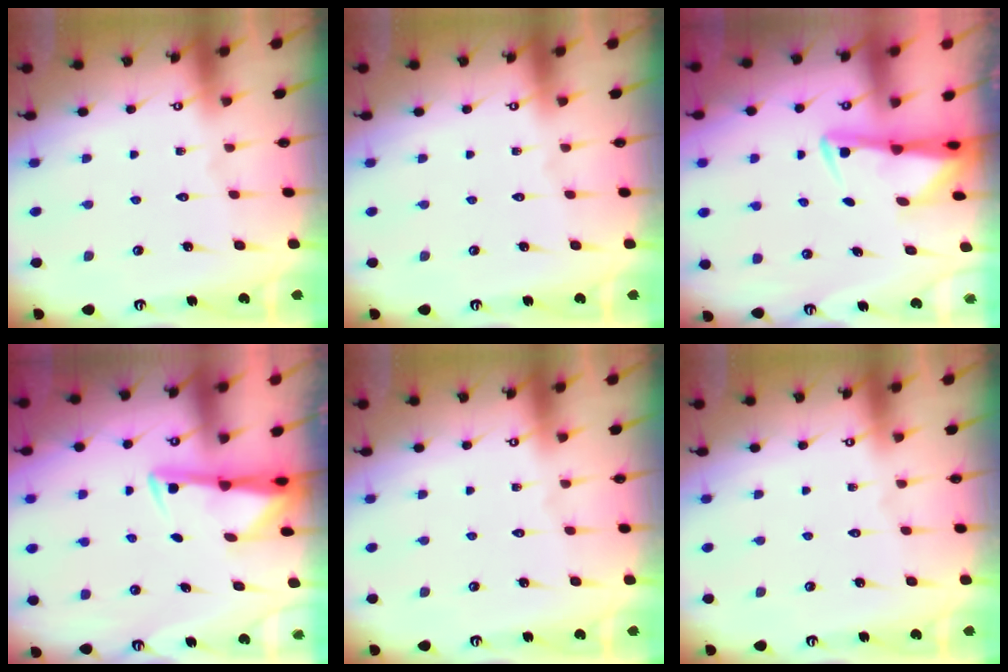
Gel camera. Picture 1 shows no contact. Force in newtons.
{"total": 0.0}
{"total": 2.9, "press": 2.8, "slide": 0.4}
{"total": 2.8, "press": 2.7, "slide": 0.5}
{"total": 0.0}
{"total": 0.0}